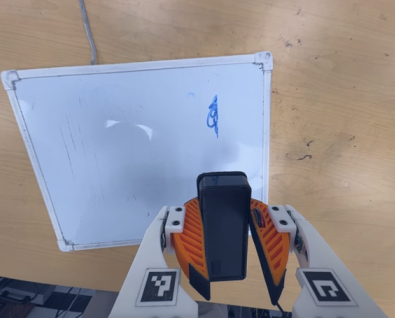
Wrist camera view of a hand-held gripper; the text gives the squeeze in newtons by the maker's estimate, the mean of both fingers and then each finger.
{"total": 8.8, "left": 9.0, "right": 8.6}